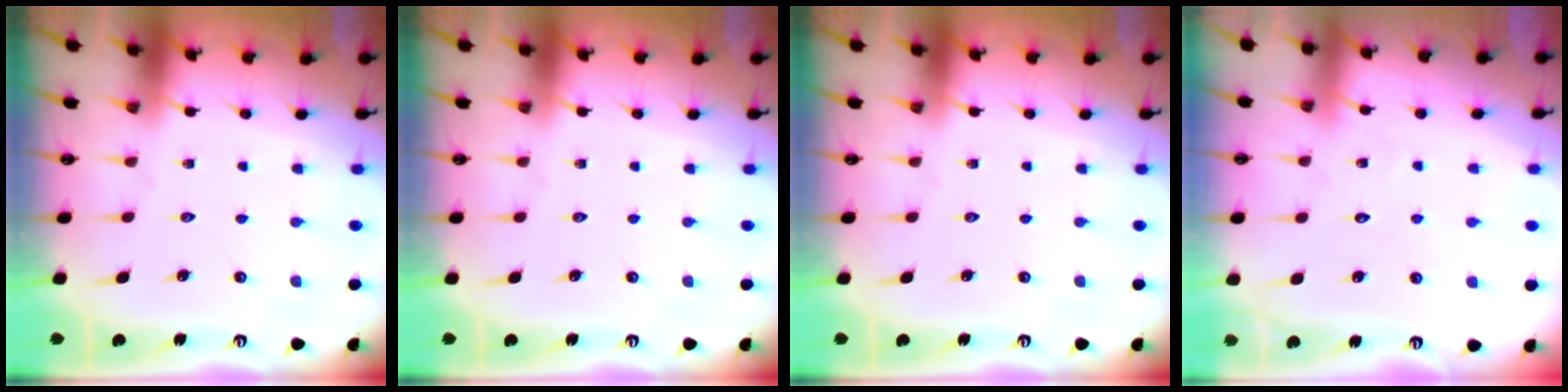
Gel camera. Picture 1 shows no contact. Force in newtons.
{"total": 0.0}
{"total": 0.0}
{"total": 5.0, "press": 5.0, "slide": 0.5}